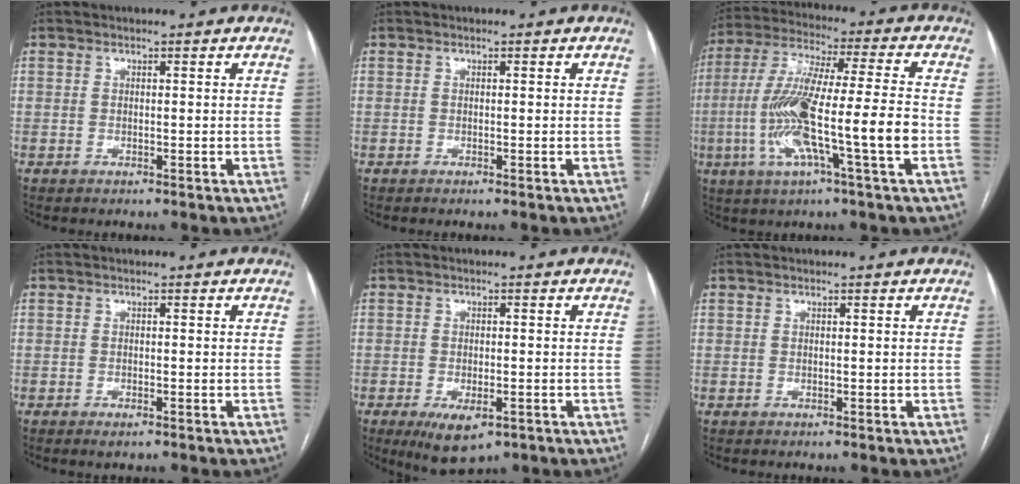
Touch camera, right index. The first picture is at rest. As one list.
[{"total": 0.0}, {"total": 16.2, "force": [-3.9, 0.4, 15.7], "torque": [-0.308, 0.000, -0.076]}, {"total": 1.1, "force": [-0.7, 0.3, 0.8], "torque": [-0.012, -0.001, -0.007]}, {"total": 6.4, "force": [-3.2, 2.7, 4.8], "torque": [-0.079, -0.011, -0.040]}, {"total": 0.0}]